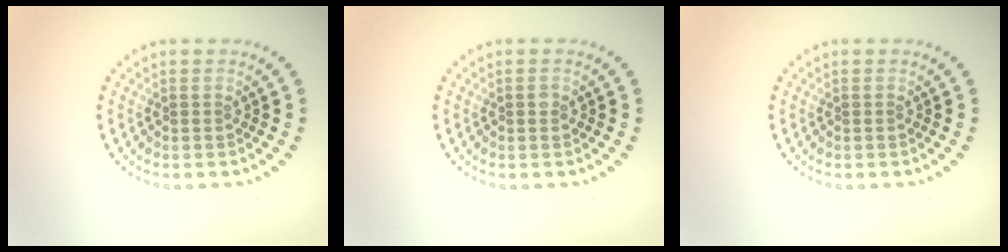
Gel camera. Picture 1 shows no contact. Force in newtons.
{"total": 0.7, "press": 0.7, "slide": 0.1}
{"total": 0.0}